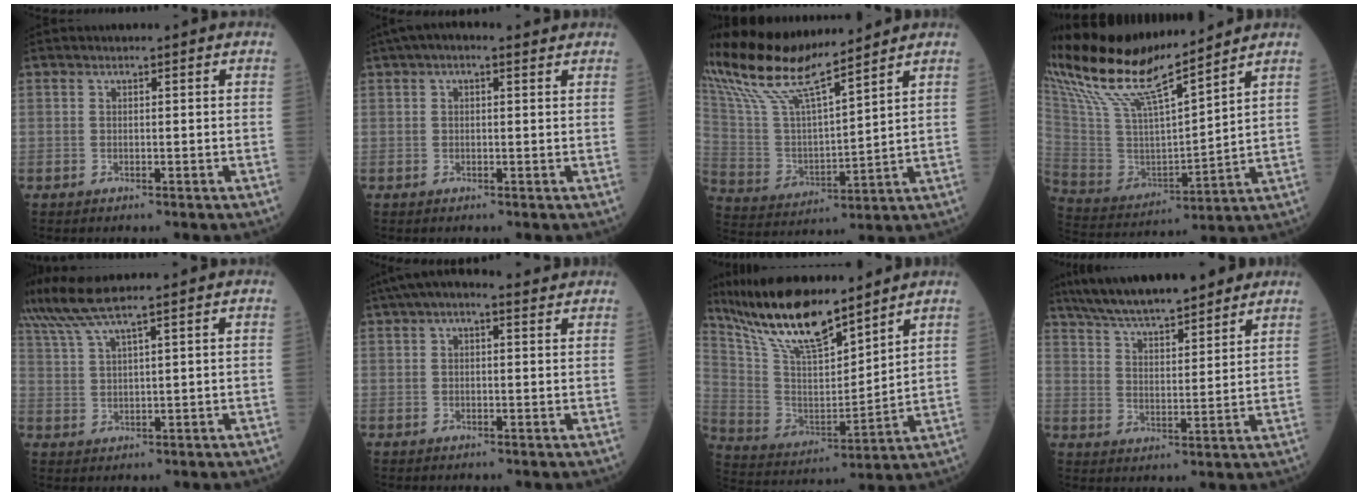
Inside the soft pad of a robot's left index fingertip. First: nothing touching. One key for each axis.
{"total": 4.4, "fx": 2.9, "fy": 1.5, "fz": 3.0, "tx": -0.056, "ty": 0.036, "tz": 0.043}
{"total": 14.9, "fx": 12.9, "fy": 0.6, "fz": 7.4, "tx": -0.166, "ty": 0.009, "tz": 0.257}
{"total": 17.5, "fx": 15.1, "fy": 0.9, "fz": 8.9, "tx": -0.186, "ty": 0.004, "tz": 0.296}
{"total": 5.5, "fx": 4.7, "fy": -1.3, "fz": 2.6, "tx": -0.067, "ty": 0.014, "tz": 0.100}
{"total": 7.2, "fx": 5.3, "fy": 2.3, "fz": 4.3, "tx": -0.081, "ty": 0.044, "tz": 0.081}
{"total": 16.6, "fx": 13.8, "fy": 3.1, "fz": 8.6, "tx": -0.169, "ty": 0.003, "tz": 0.266}
{"total": 16.3, "fx": 14.0, "fy": 2.9, "fz": 8.0, "tx": -0.137, "ty": 0.022, "tz": 0.224}